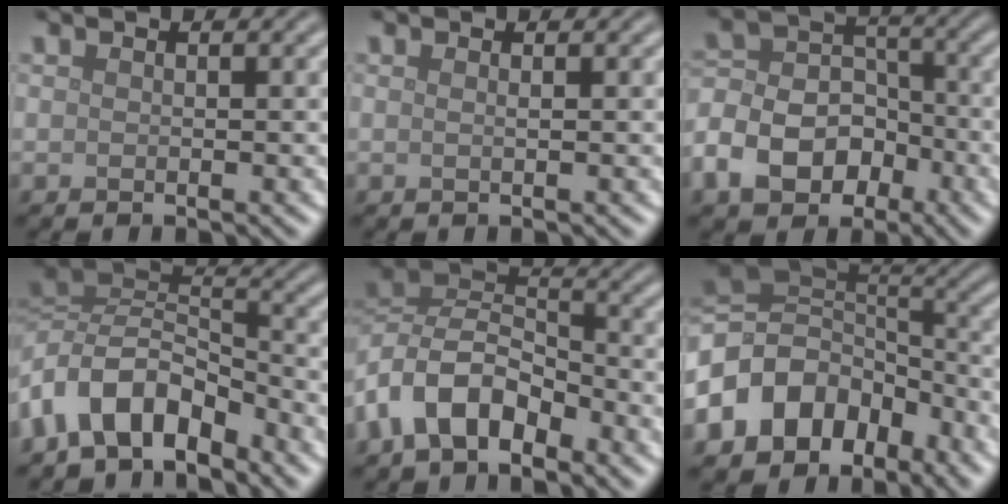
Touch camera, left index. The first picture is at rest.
{"total": 0.9, "force": [0.3, 0.4, 0.8], "torque": [-0.007, -0.004, -0.006]}
{"total": 8.2, "force": [-4.3, 5.8, 3.9], "torque": [-0.060, 0.002, -0.092]}
{"total": 8.3, "force": [-4.5, 4.7, 5.1], "torque": [-0.084, 0.006, -0.096]}
{"total": 7.5, "force": [-4.0, 4.3, 4.6], "torque": [-0.085, 0.007, -0.090]}
{"total": 10.7, "force": [-4.7, 8.1, 5.0], "torque": [-0.098, 0.004, -0.096]}